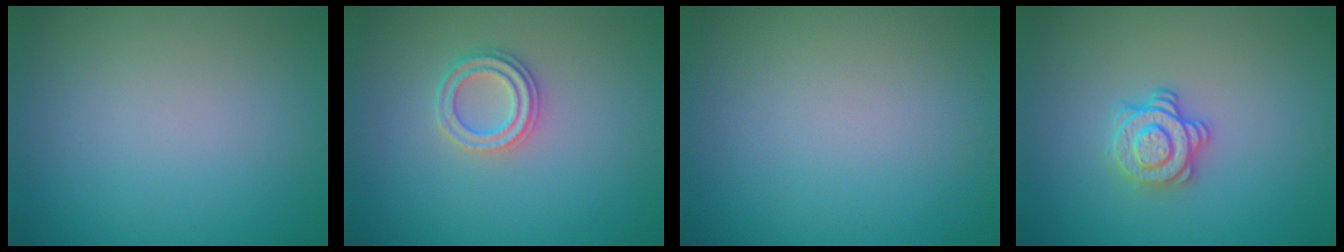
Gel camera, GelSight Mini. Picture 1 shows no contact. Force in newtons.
{"total": 2.3, "press": 2.2, "slide": 0.5}
{"total": 0.0}
{"total": 2.9, "press": 2.5, "slide": 1.3}